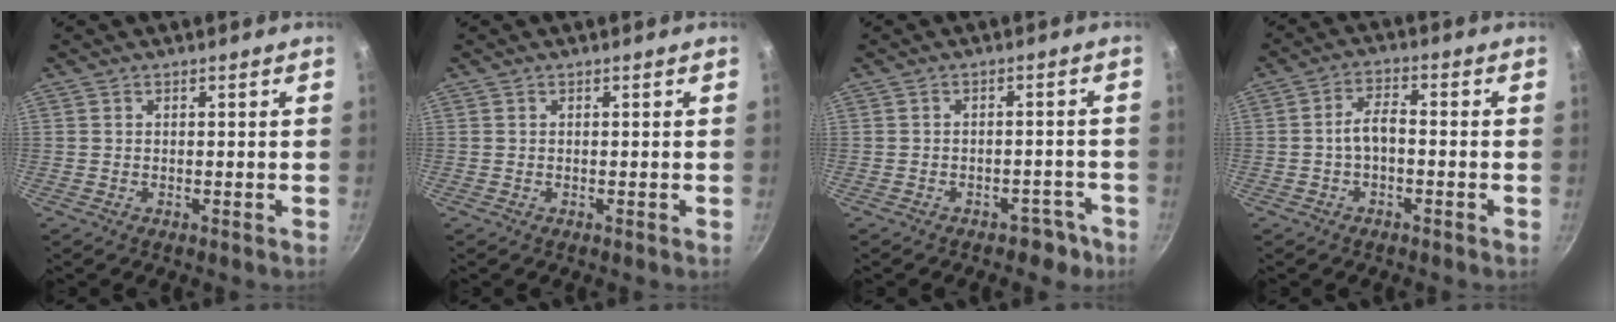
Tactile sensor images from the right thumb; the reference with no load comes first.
{"total": 0.0}
{"total": 4.4, "force": [-3.2, 2.6, 1.3], "torque": [-0.003, 0.033, -0.040]}
{"total": 4.5, "force": [-0.8, 2.3, 3.7], "torque": [-0.064, 0.022, -0.021]}